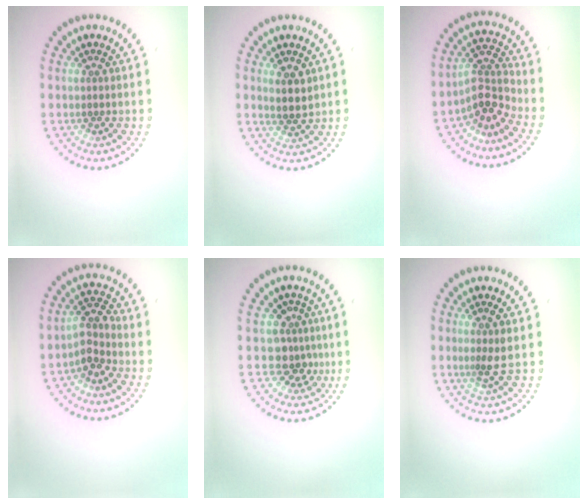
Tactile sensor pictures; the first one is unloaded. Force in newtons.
{"total": 2.3, "press": 2.0, "slide": 1.2}
{"total": 3.3, "press": 2.4, "slide": 2.3}
{"total": 2.6, "press": 2.0, "slide": 1.6}
{"total": 2.7, "press": 2.0, "slide": 1.9}
{"total": 2.0, "press": 1.5, "slide": 1.4}